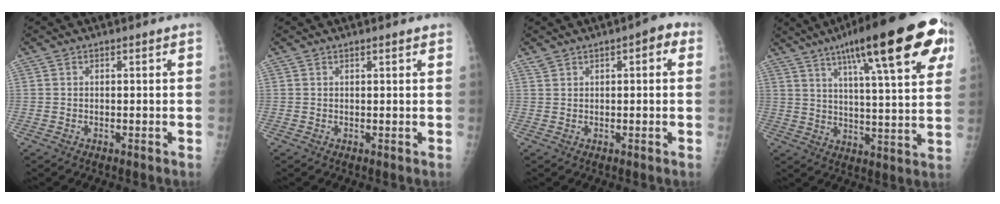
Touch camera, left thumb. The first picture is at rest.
{"total": 1.1, "force": [0.9, 0.2, 0.7], "torque": [-0.006, 0.000, 0.012]}
{"total": 4.4, "force": [2.0, 2.1, 3.3], "torque": [-0.036, 0.010, 0.026]}
{"total": 25.9, "force": [13.1, 5.5, 21.6], "torque": [-0.303, -0.010, 0.189]}